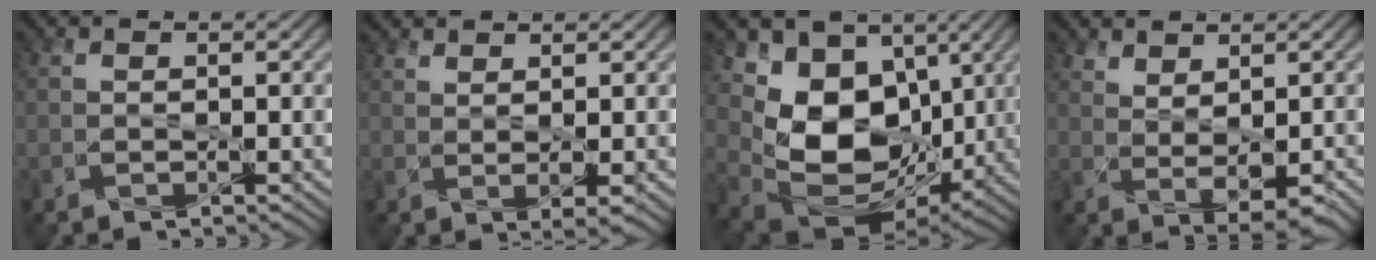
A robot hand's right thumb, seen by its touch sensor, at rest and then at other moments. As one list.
[{"total": 2.8, "force": [1.4, 0.4, 2.4], "torque": [-0.049, -0.001, 0.032]}, {"total": 15.0, "force": [2.4, 11.0, 10.0], "torque": [-0.221, -0.015, 0.054]}, {"total": 4.0, "force": [1.8, 1.8, 3.1], "torque": [-0.063, -0.006, 0.043]}]